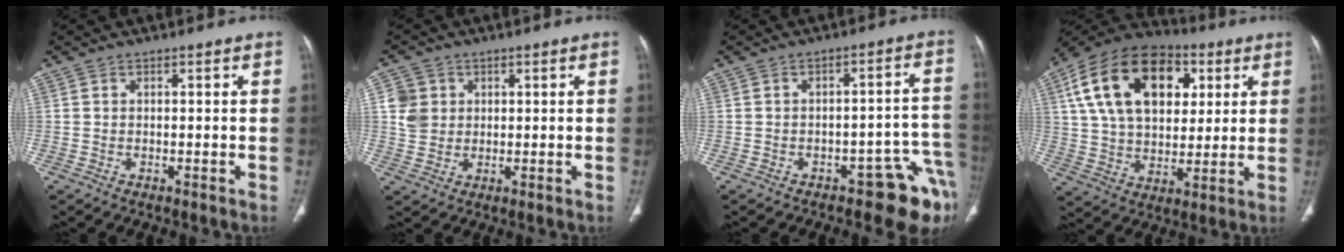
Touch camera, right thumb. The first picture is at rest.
{"total": 5.3, "force": [1.4, 4.8, 1.8], "torque": [-0.014, -0.002, 0.028]}
{"total": 10.0, "force": [-6.0, 3.8, 6.9], "torque": [-0.043, 0.058, -0.080]}
{"total": 24.1, "force": [7.9, 15.5, 16.7], "torque": [-0.279, 0.008, 0.130]}